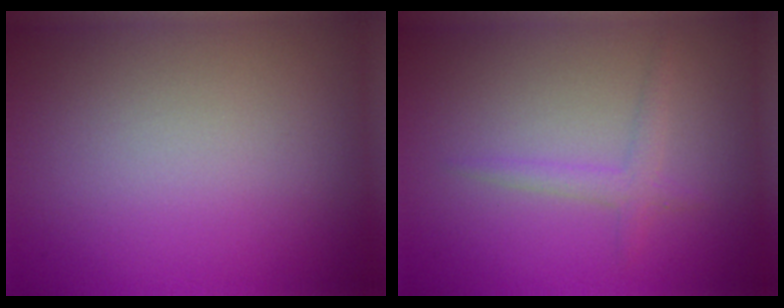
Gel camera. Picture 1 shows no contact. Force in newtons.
{"total": 1.5, "press": 1.5, "slide": 0.1}